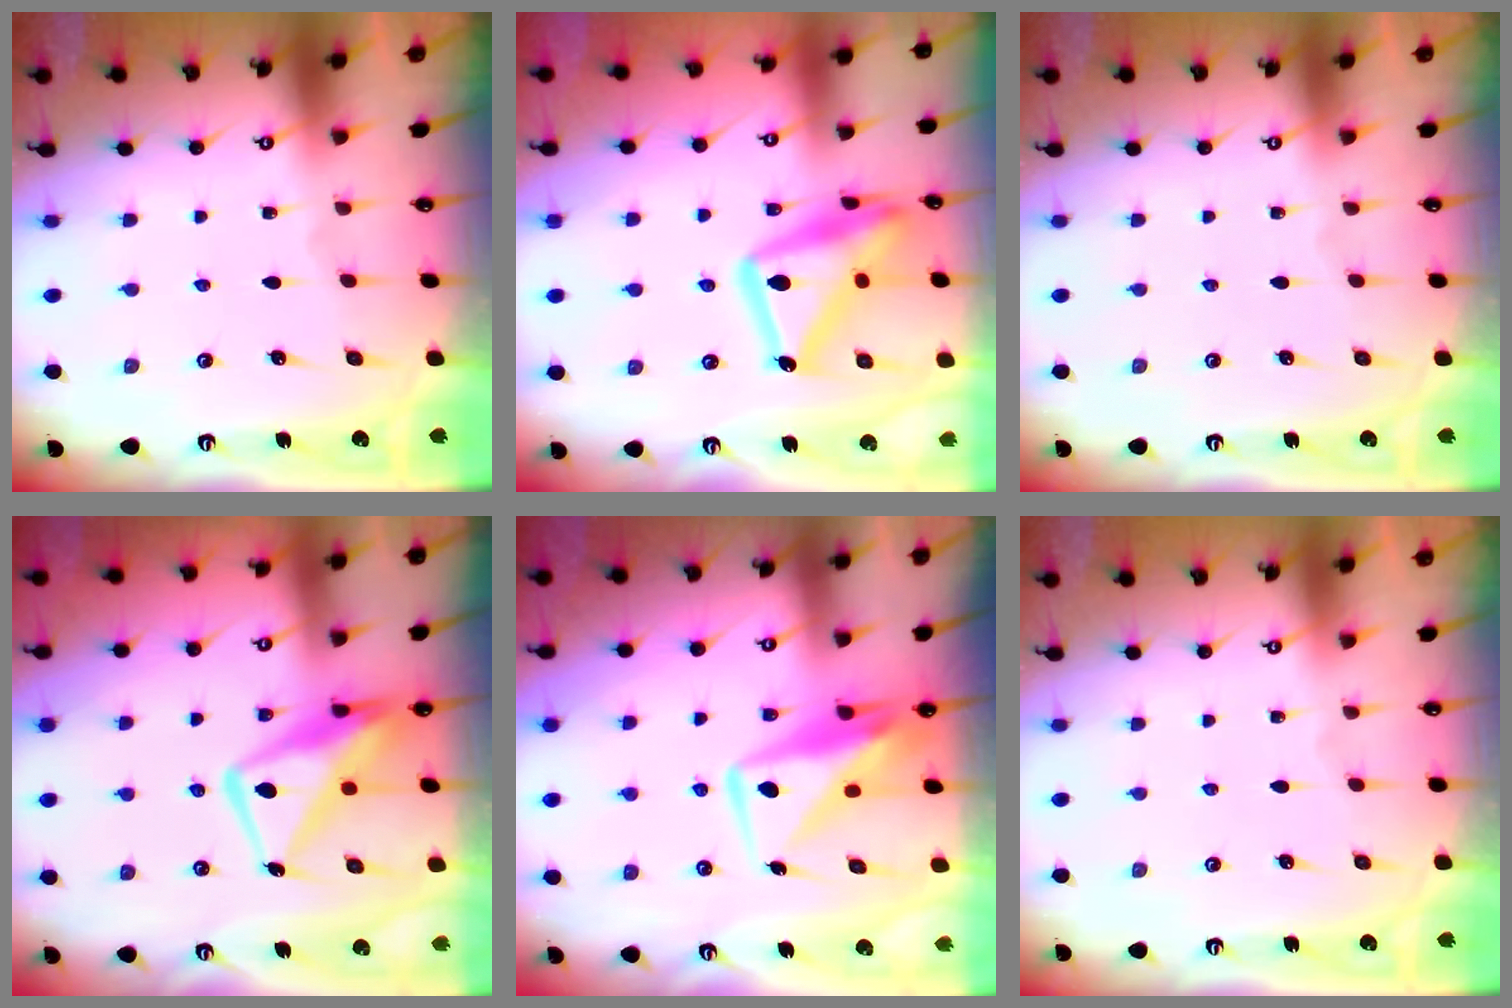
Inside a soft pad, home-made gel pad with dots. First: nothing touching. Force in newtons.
{"total": 20.6, "press": 20.6, "slide": 1.5}
{"total": 0.0}
{"total": 12.9, "press": 12.8, "slide": 1.4}
{"total": 11.0, "press": 11.0, "slide": 0.9}
{"total": 0.0}